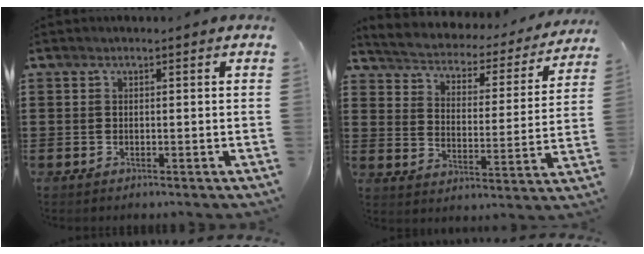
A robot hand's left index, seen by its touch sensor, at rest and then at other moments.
{"total": 2.3, "force": [2.2, 0.5, 0.5], "torque": [-0.029, -0.027, 0.025]}